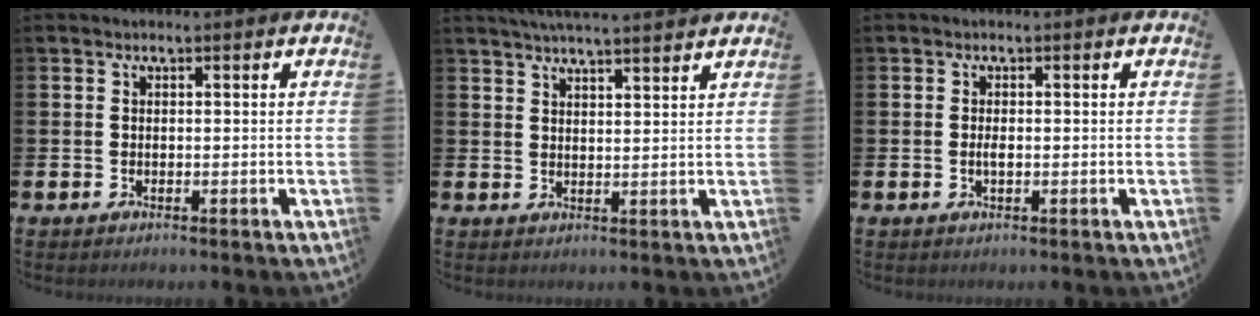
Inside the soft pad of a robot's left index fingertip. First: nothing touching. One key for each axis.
{"total": 4.4, "fx": 4.3, "fy": -0.3, "fz": 1.0, "tx": -0.028, "ty": -0.015, "tz": 0.078}
{"total": 1.1, "fx": -0.1, "fy": 0.4, "fz": 1.1, "tx": -0.020, "ty": 0.001, "tz": -0.004}